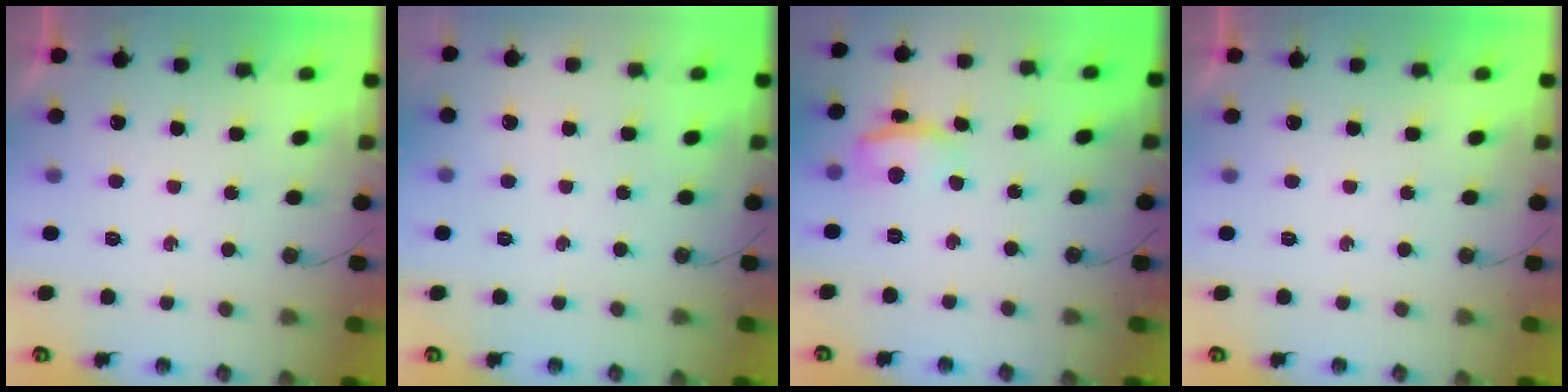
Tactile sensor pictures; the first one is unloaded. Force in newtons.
{"total": 0.0}
{"total": 6.5, "press": 6.3, "slide": 1.6}
{"total": 0.0}